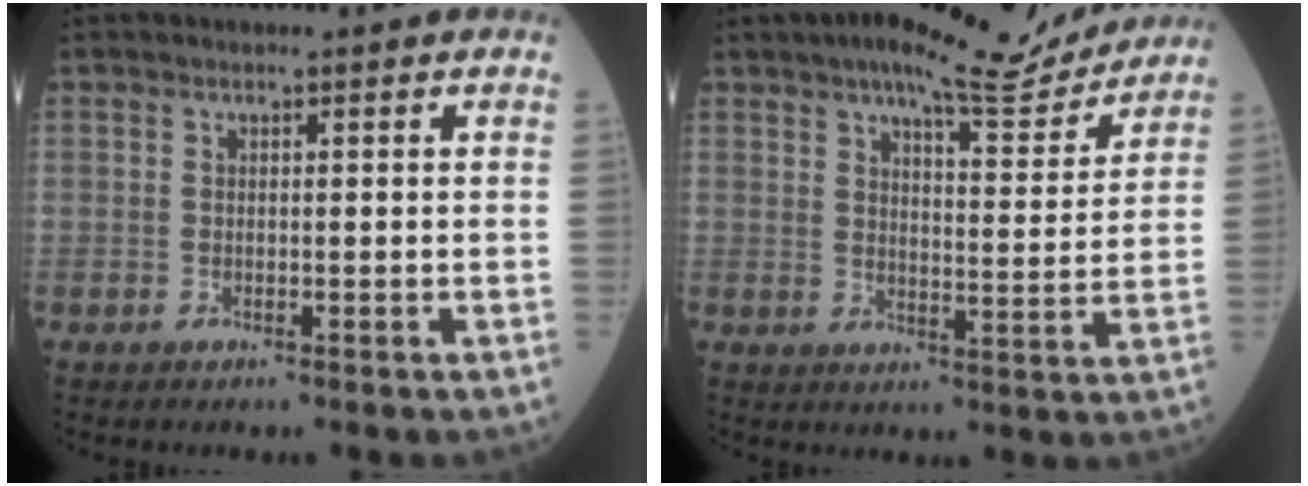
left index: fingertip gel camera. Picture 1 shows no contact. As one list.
[{"total": 11.8, "force": [10.5, 2.1, 5.0], "torque": [-0.071, -0.001, 0.138]}]